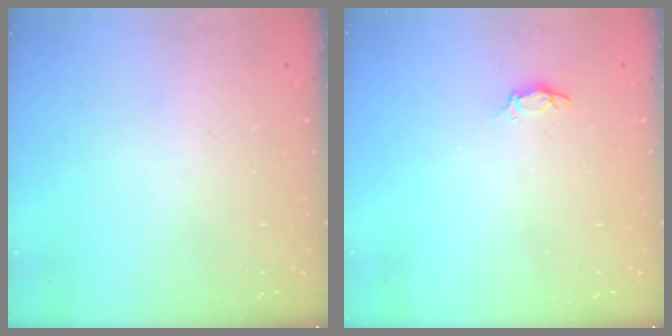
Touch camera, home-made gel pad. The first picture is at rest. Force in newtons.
{"total": 3.1, "press": 3.1, "slide": 0.4}